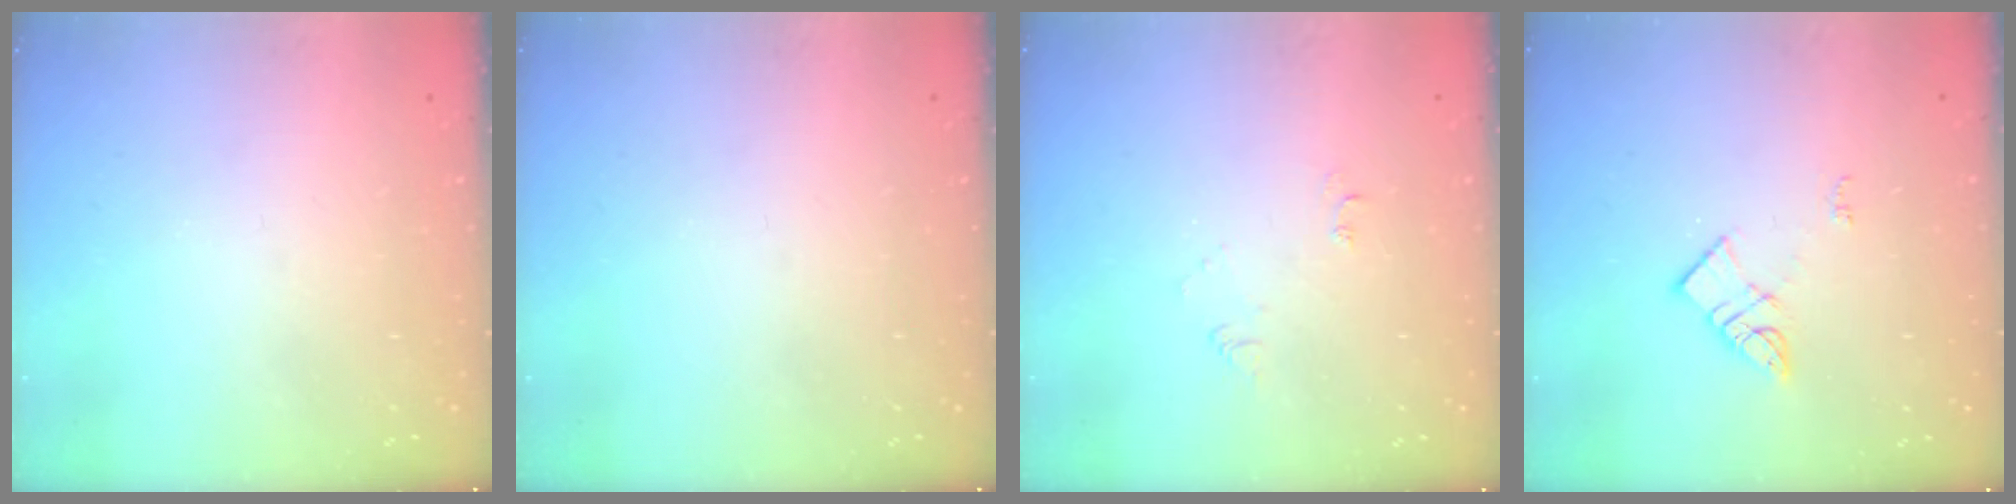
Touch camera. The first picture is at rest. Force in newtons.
{"total": 0.0}
{"total": 4.8, "press": 4.7, "slide": 0.6}
{"total": 7.1, "press": 7.1, "slide": 0.1}